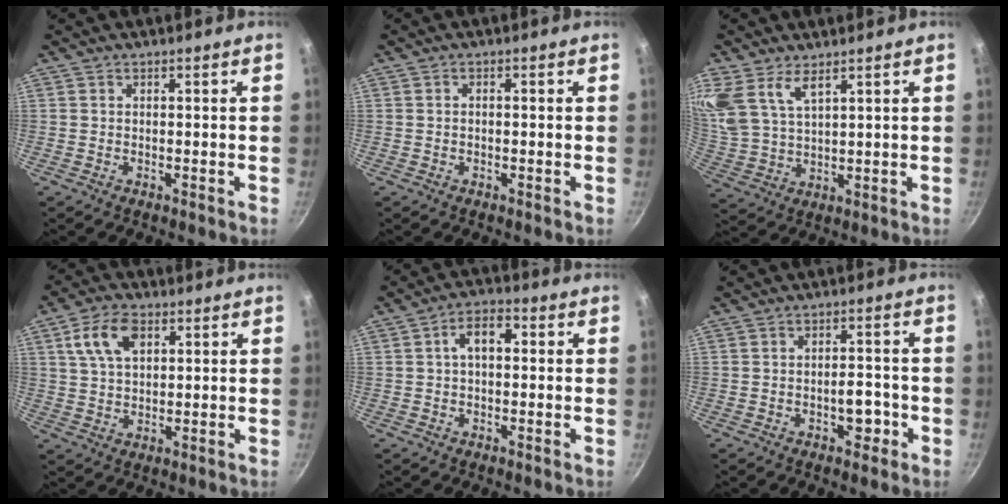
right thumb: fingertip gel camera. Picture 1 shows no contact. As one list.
[{"total": 0.6, "force": [-0.2, 0.3, 0.5], "torque": [-0.009, 0.002, -0.003]}, {"total": 11.4, "force": [6.2, 5.7, 7.7], "torque": [-0.175, -0.012, 0.136]}, {"total": 8.6, "force": [3.4, 5.0, 6.1], "torque": [-0.107, -0.001, 0.062]}, {"total": 5.8, "force": [0.8, 3.3, 4.7], "torque": [-0.071, 0.021, 0.006]}, {"total": 4.6, "force": [-1.8, 2.5, 3.5], "torque": [-0.032, 0.016, -0.023]}]